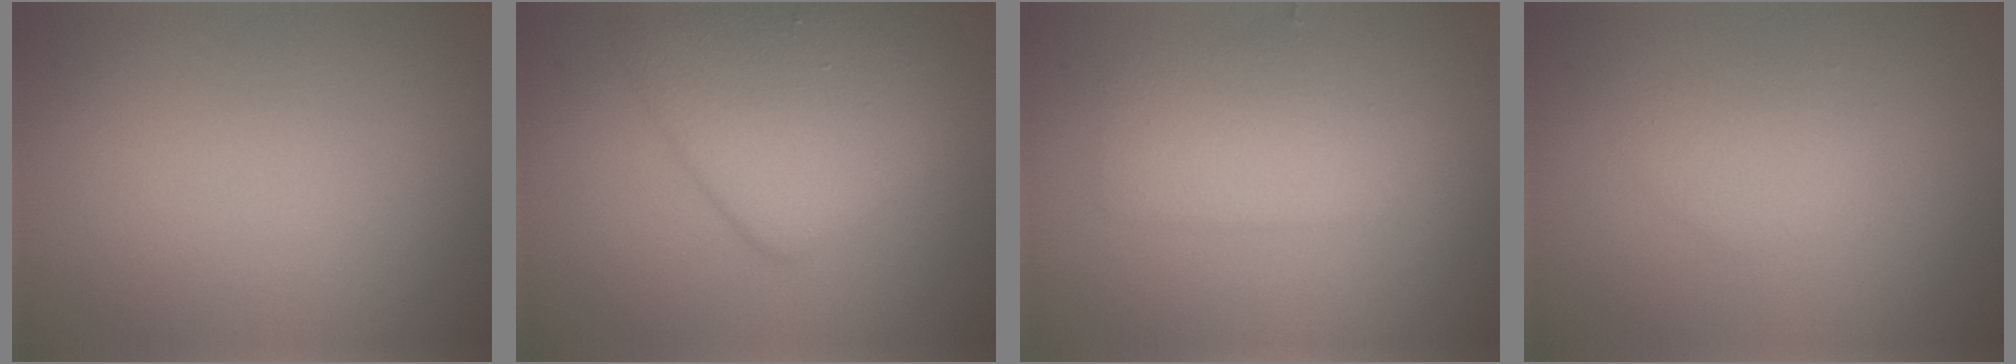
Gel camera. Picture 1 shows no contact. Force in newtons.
{"total": 5.9, "press": 5.9, "slide": 0.3}
{"total": 2.3, "press": 2.3, "slide": 0.1}
{"total": 1.5, "press": 1.5, "slide": 0.0}